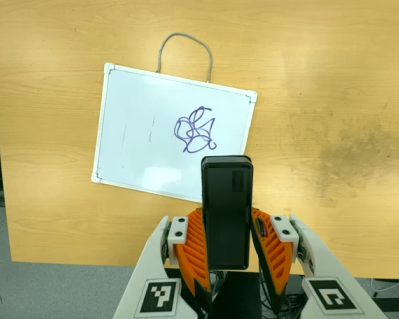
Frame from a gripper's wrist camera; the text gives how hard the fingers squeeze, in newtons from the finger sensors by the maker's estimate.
{"total": 4.1, "left": 2.8, "right": 5.4}